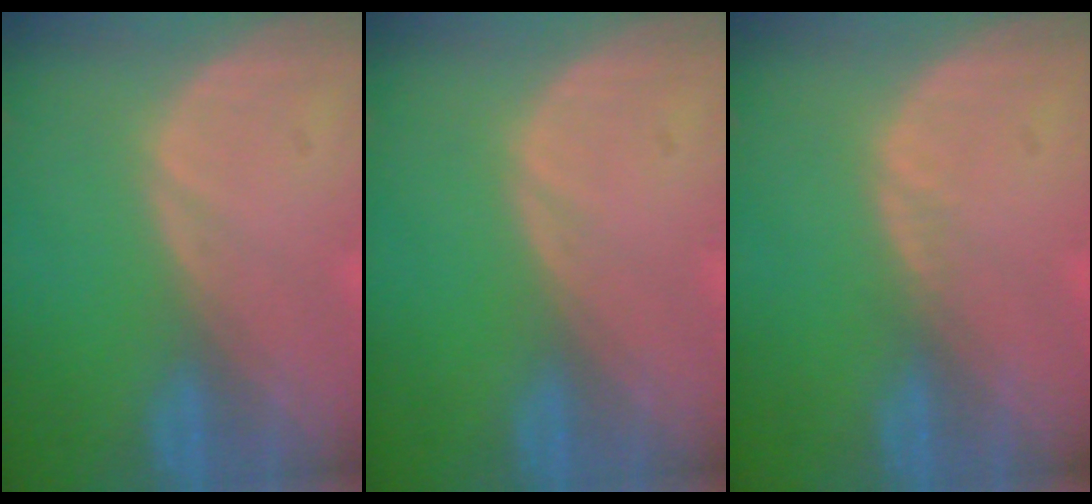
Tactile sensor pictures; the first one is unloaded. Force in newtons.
{"total": 0.0}
{"total": 0.5, "press": 0.5, "slide": 0.1}